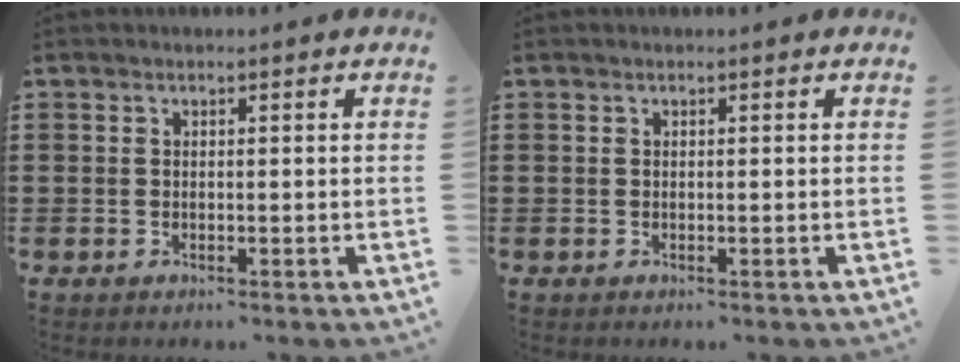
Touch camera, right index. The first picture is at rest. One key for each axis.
{"total": 0.0}